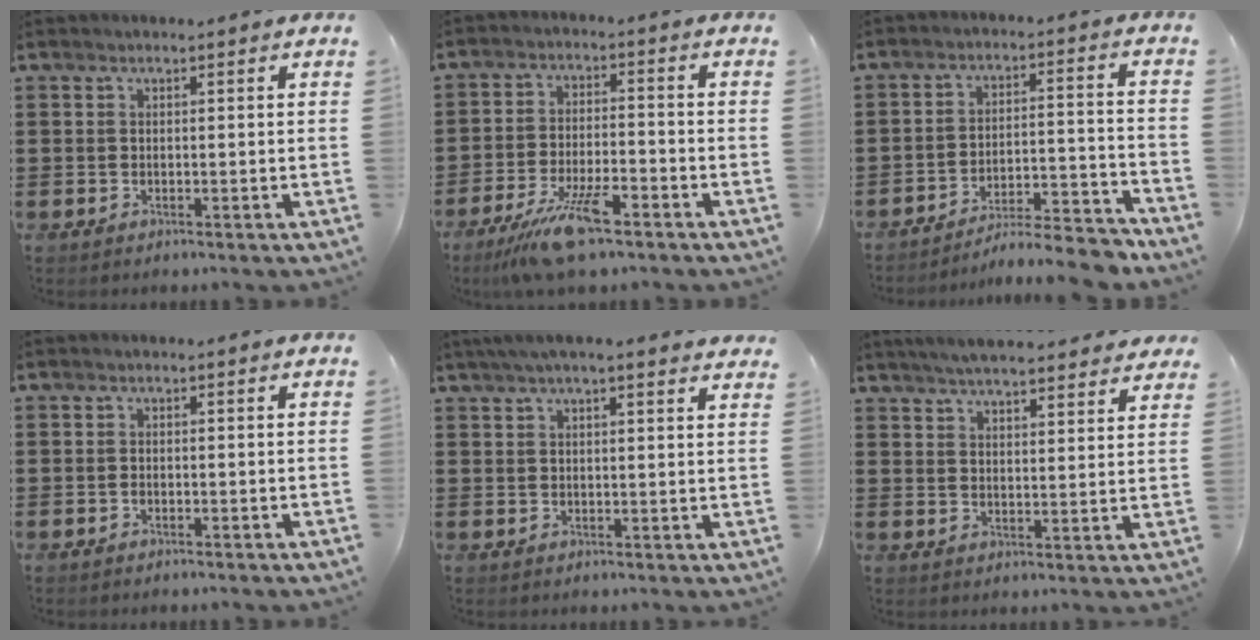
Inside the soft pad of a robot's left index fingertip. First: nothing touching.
{"total": 8.9, "force": [-6.2, 1.9, 6.1], "torque": [-0.125, -0.002, -0.116]}
{"total": 7.5, "force": [-7.1, 0.2, 2.3], "torque": [-0.027, 0.011, -0.133]}
{"total": 0.5, "force": [-0.5, 0.2, 0.2], "torque": [-0.008, -0.002, -0.008]}
{"total": 4.1, "force": [3.4, 0.2, 2.3], "torque": [-0.053, 0.002, 0.062]}
{"total": 5.1, "force": [4.9, 0.1, 1.5], "torque": [-0.045, -0.018, 0.088]}